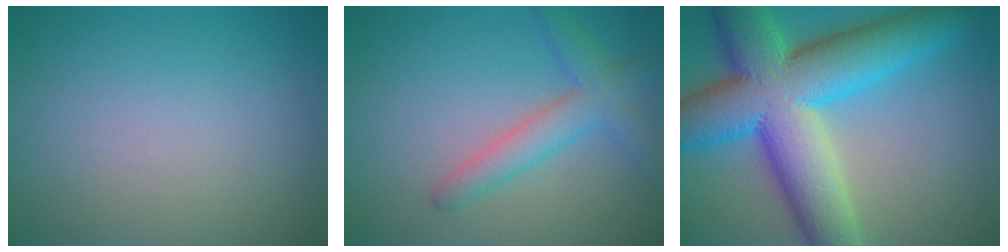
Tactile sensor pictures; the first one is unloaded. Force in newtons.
{"total": 3.7, "press": 3.7, "slide": 0.2}
{"total": 14.8, "press": 14.8, "slide": 0.4}